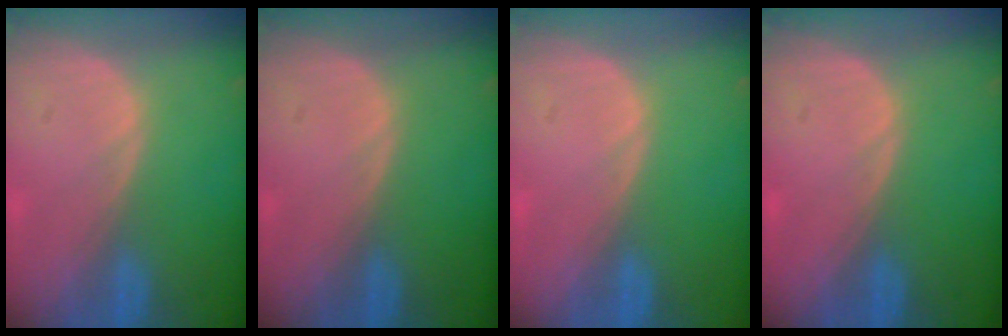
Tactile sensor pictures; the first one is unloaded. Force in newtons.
{"total": 0.0}
{"total": 0.0}
{"total": 0.0}